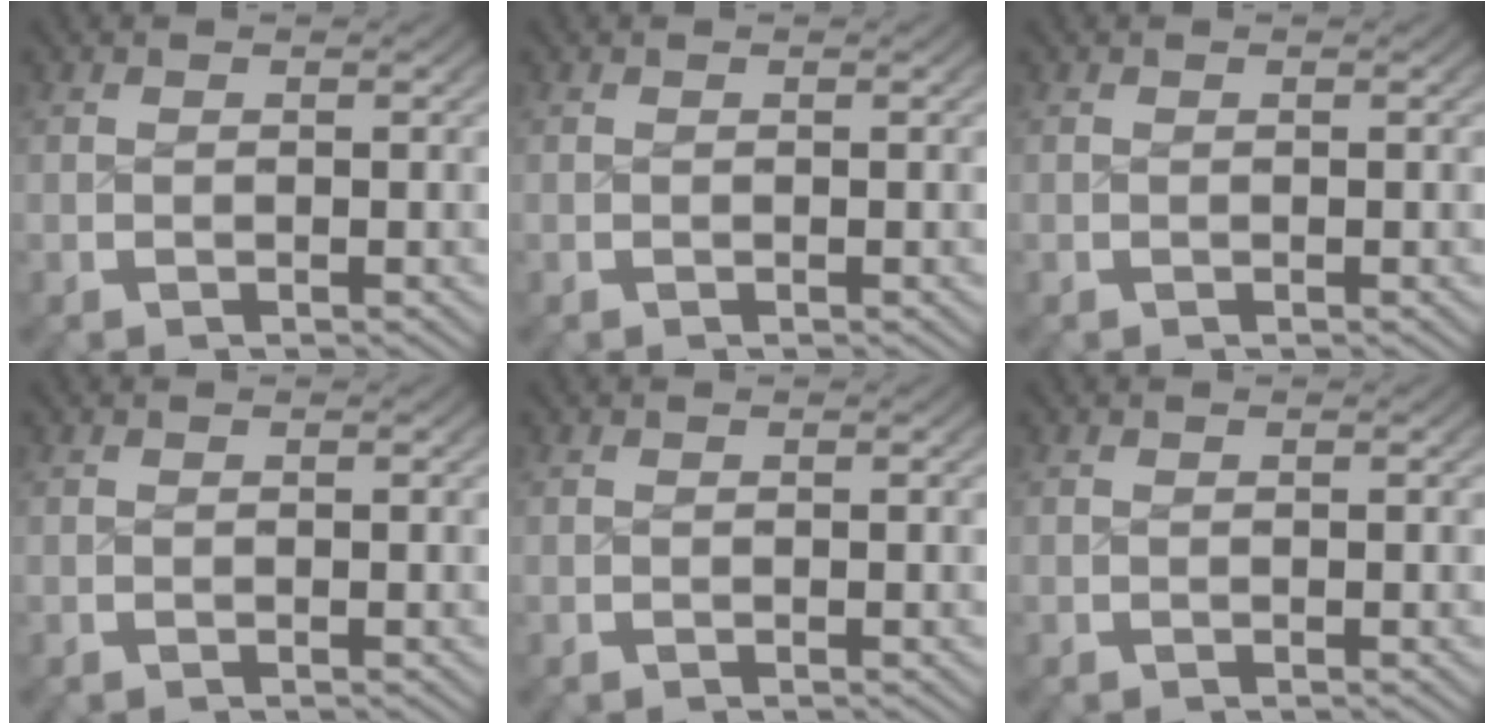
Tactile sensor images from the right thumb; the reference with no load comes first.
{"total": 0.0}
{"total": 0.0}
{"total": 0.0}
{"total": 0.0}
{"total": 0.0}